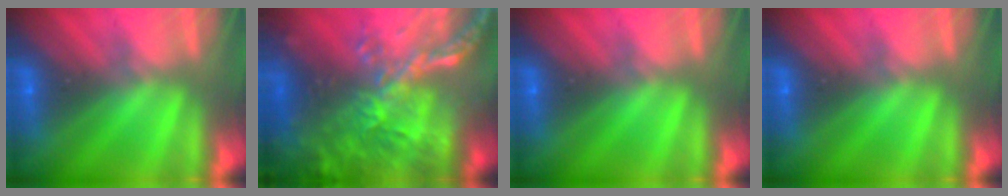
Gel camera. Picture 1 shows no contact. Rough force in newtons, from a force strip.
{"total": 12.7}
{"total": 0.0}
{"total": 0.0}